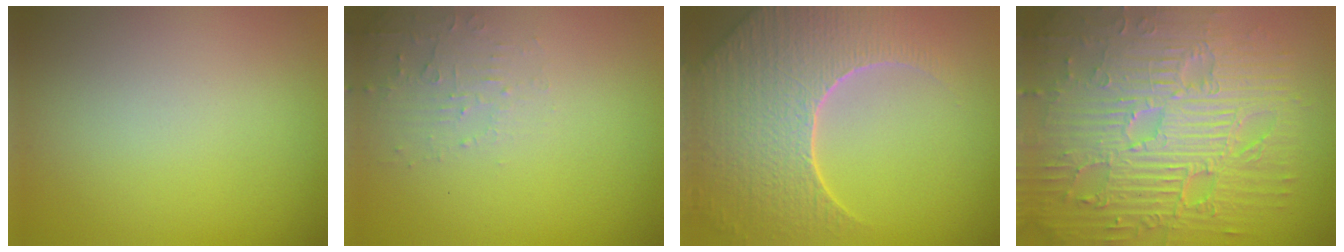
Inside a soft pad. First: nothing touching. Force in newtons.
{"total": 1.9, "press": 1.9, "slide": 0.3}
{"total": 8.7, "press": 6.0, "slide": 6.3}
{"total": 12.2, "press": 7.9, "slide": 9.3}